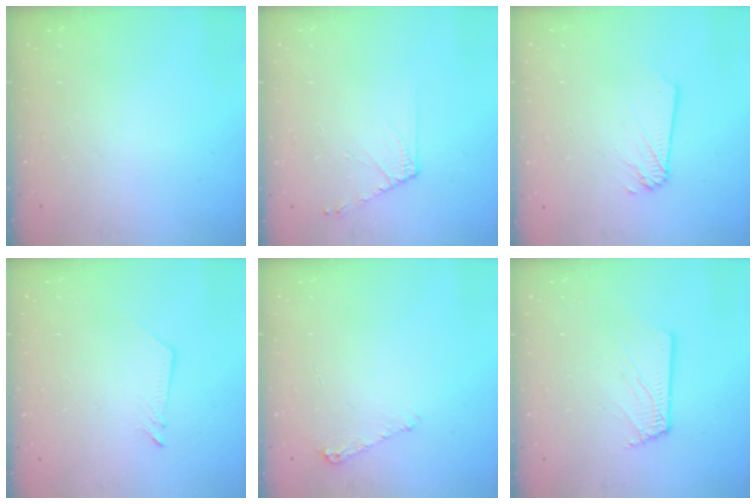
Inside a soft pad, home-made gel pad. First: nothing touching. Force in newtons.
{"total": 6.5, "press": 6.4, "slide": 1.1}
{"total": 1.9, "press": 1.9, "slide": 0.3}
{"total": 2.6, "press": 2.6, "slide": 0.3}
{"total": 5.3, "press": 5.2, "slide": 0.6}
{"total": 2.6, "press": 2.6, "slide": 0.3}